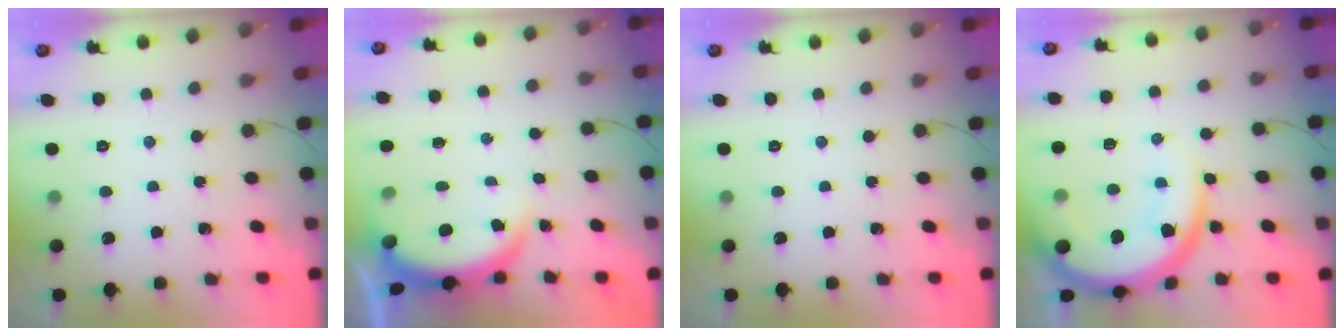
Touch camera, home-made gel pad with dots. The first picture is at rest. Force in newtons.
{"total": 3.8, "press": 3.8, "slide": 0.2}
{"total": 0.0}
{"total": 16.4, "press": 16.3, "slide": 1.5}